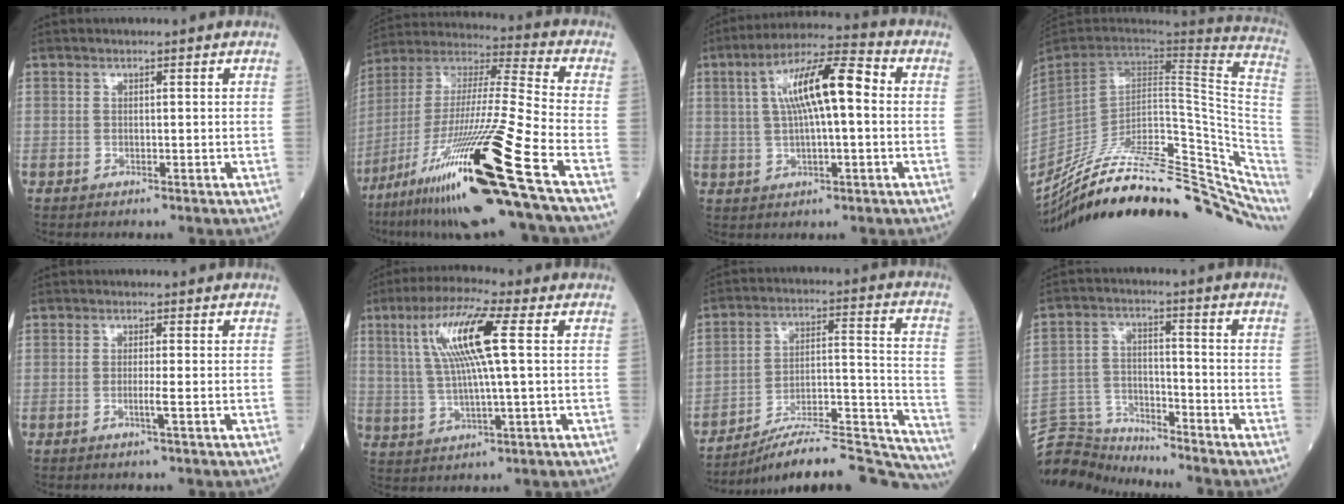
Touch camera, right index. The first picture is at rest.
{"total": 25.8, "force": [-14.0, -0.8, 21.7], "torque": [-0.401, -0.047, -0.257]}
{"total": 11.9, "force": [1.8, 2.3, 11.5], "torque": [-0.209, 0.031, 0.027]}
{"total": 36.5, "force": [-27.9, 9.2, 21.7], "torque": [-0.276, -0.039, -0.399]}
{"total": 1.8, "force": [-0.6, -0.5, 1.6], "torque": [-0.032, -0.003, -0.014]}
{"total": 11.4, "force": [3.1, 0.4, 10.9], "torque": [-0.221, 0.017, 0.056]}
{"total": 23.0, "force": [-21.9, 1.7, 7.0], "torque": [-0.060, 0.035, -0.321]}
{"total": 8.7, "force": [-8.6, 0.5, -1.0], "torque": [0.010, 0.020, -0.164]}